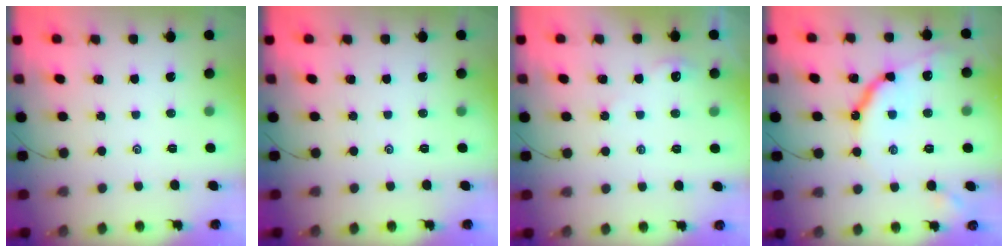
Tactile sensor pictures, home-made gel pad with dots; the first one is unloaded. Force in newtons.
{"total": 0.0}
{"total": 2.6, "press": 2.6, "slide": 0.3}
{"total": 10.2, "press": 10.2, "slide": 0.5}